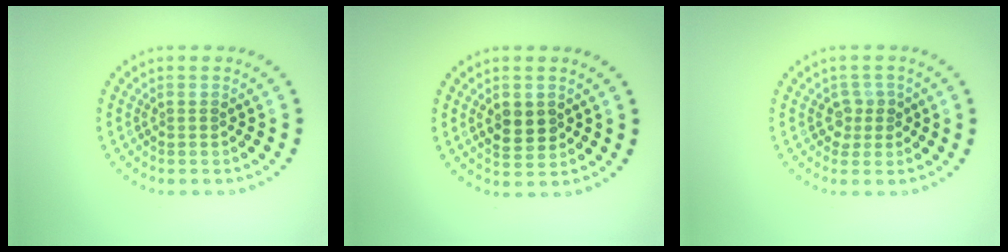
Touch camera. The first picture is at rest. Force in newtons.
{"total": 2.6, "press": 2.6, "slide": 0.2}
{"total": 1.8, "press": 1.4, "slide": 1.0}